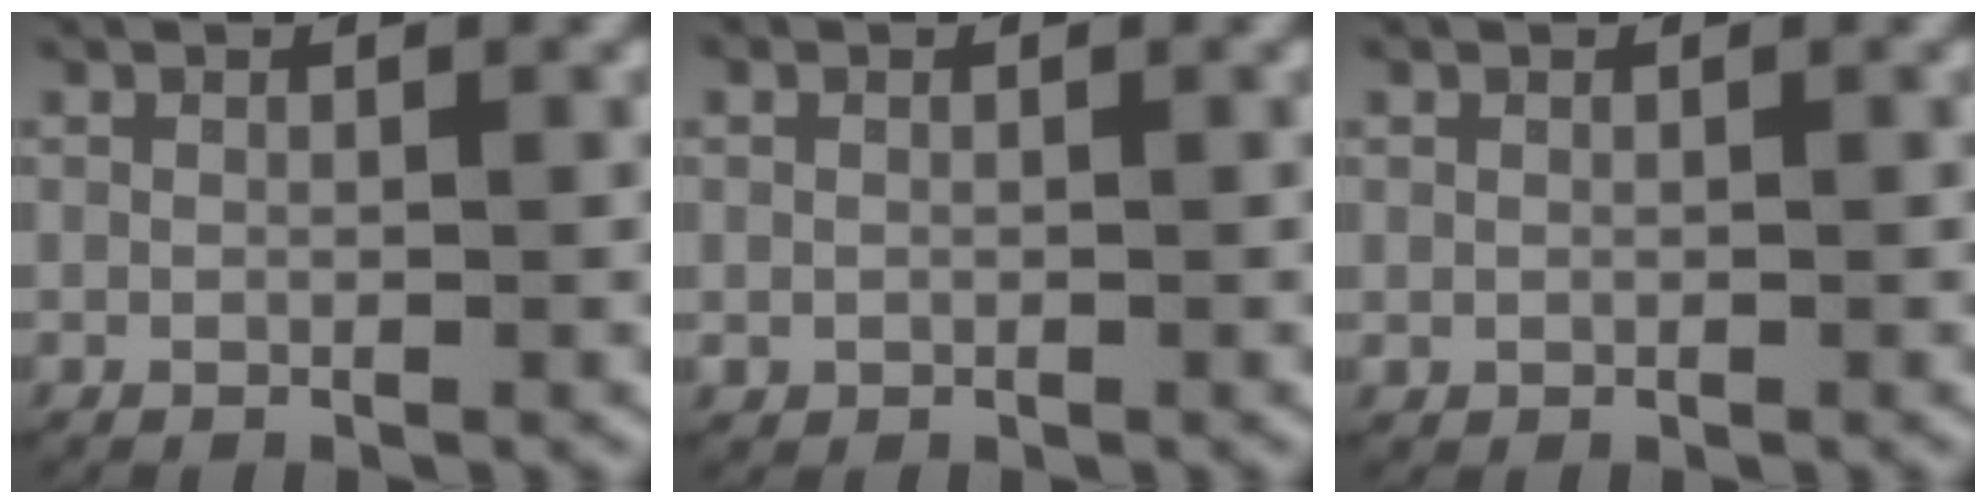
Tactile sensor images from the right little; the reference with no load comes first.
{"total": 1.4, "force": [-0.2, 1.4, 0.3], "torque": [-0.009, -0.006, 0.001]}
{"total": 0.6, "force": [0.2, 0.6, 0.2], "torque": [-0.006, -0.002, 0.007]}